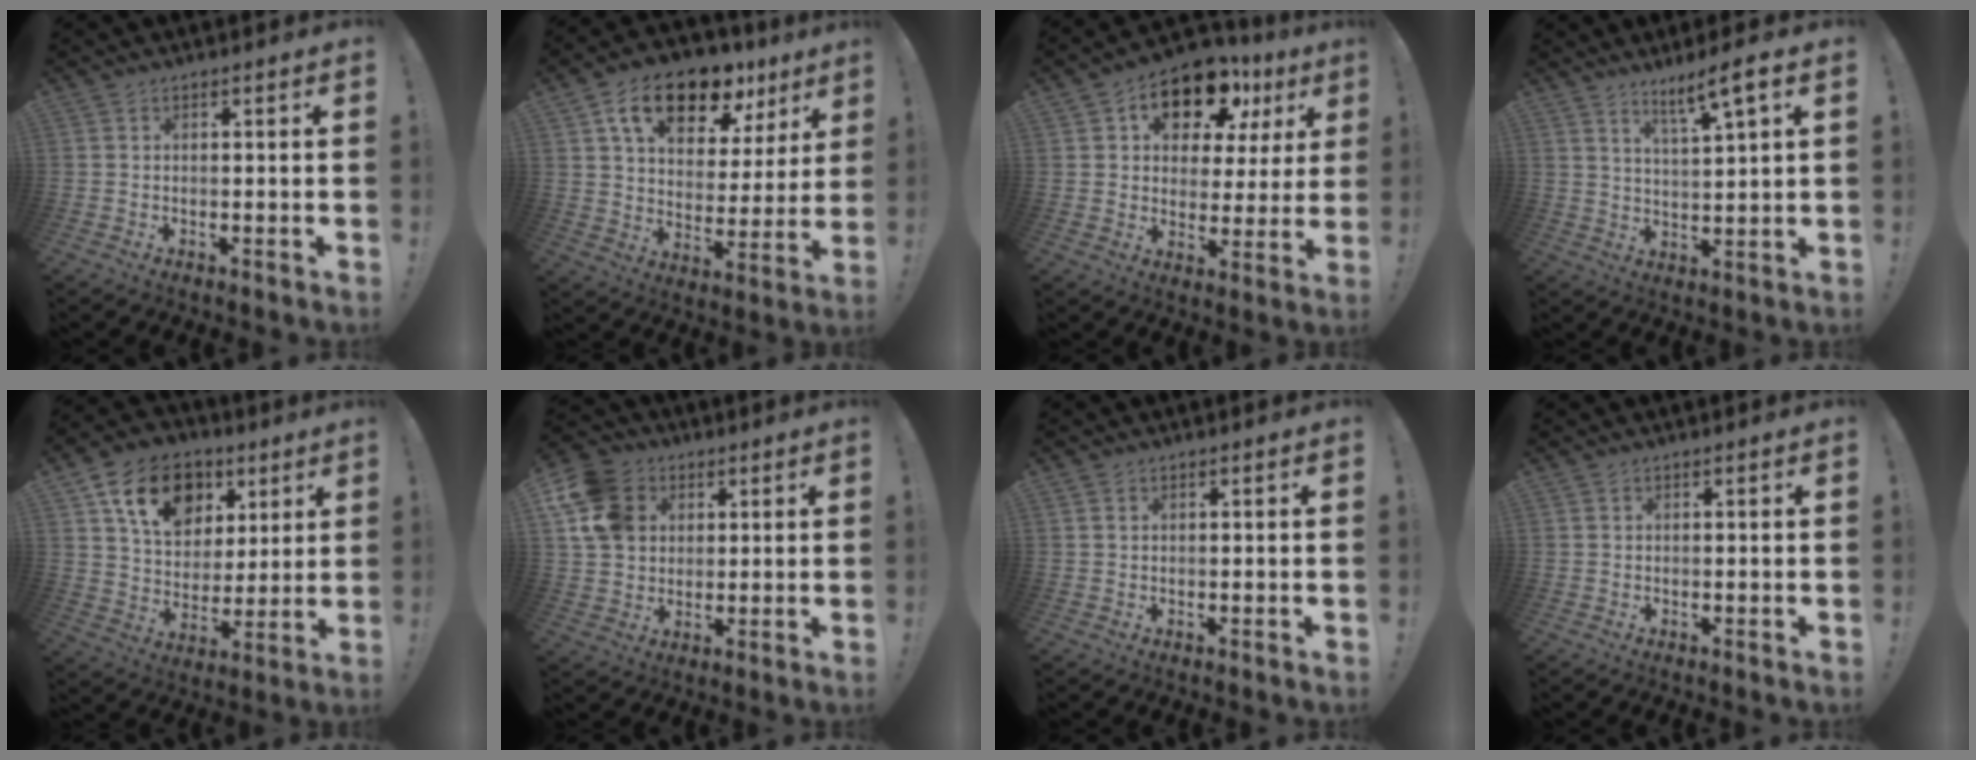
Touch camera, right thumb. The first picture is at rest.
{"total": 17.6, "force": [10.9, 9.5, 10.0], "torque": [-0.162, -0.060, 0.191]}
{"total": 14.1, "force": [8.0, 8.4, 8.0], "torque": [-0.115, -0.048, 0.141]}
{"total": 7.3, "force": [4.9, 0.3, 5.4], "torque": [-0.085, -0.030, 0.078]}
{"total": 17.4, "force": [7.7, 12.7, 9.0], "torque": [-0.135, -0.022, 0.144]}
{"total": 13.4, "force": [4.1, 11.0, 6.3], "torque": [-0.112, -0.012, 0.086]}
{"total": 0.6, "force": [0.4, 0.4, 0.3], "torque": [-0.011, 0.004, 0.008]}
{"total": 0.0}